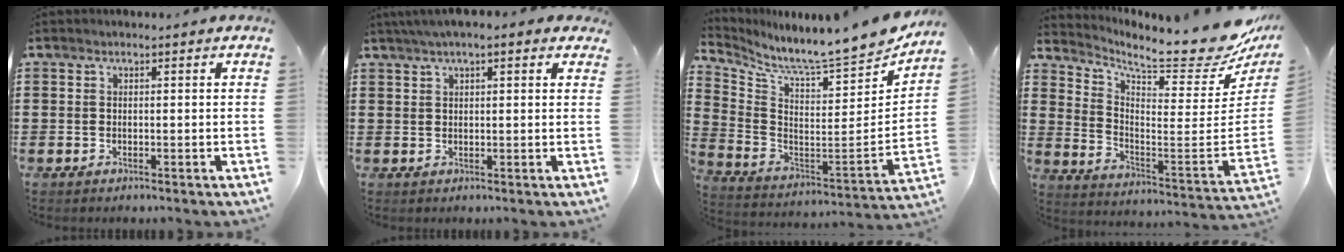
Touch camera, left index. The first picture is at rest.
{"total": 3.0, "force": [1.8, 0.7, 2.2], "torque": [-0.046, 0.007, 0.032]}
{"total": 8.6, "force": [8.1, -0.8, 2.9], "torque": [-0.080, -0.093, 0.126]}
{"total": 10.2, "force": [8.9, 0.7, 5.1], "torque": [-0.097, -0.088, 0.141]}